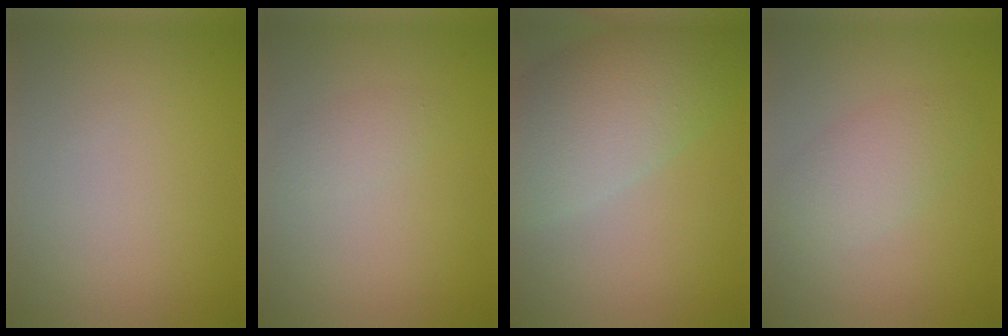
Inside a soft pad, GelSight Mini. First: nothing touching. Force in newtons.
{"total": 1.3, "press": 1.3, "slide": 0.0}
{"total": 8.2, "press": 8.2, "slide": 0.5}
{"total": 3.0, "press": 3.0, "slide": 0.1}